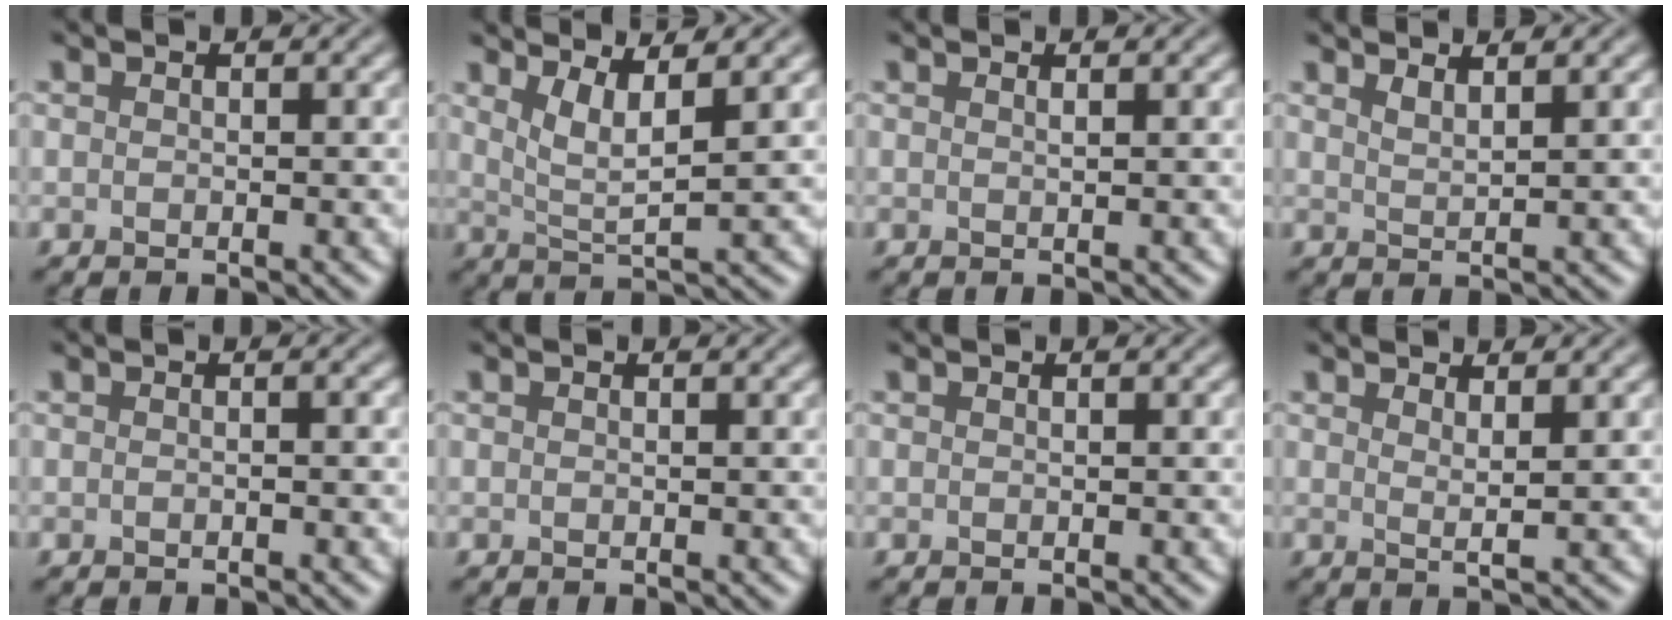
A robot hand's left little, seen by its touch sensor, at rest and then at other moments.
{"total": 3.5, "force": [1.8, 0.7, 2.9], "torque": [-0.056, -0.006, 0.038]}
{"total": 0.7, "force": [0.4, 0.2, 0.5], "torque": [-0.001, 0.000, 0.004]}
{"total": 1.8, "force": [1.4, 0.5, 0.9], "torque": [-0.007, 0.003, 0.021]}
{"total": 0.7, "force": [-0.2, 0.1, 0.7], "torque": [-0.014, -0.001, -0.006]}
{"total": 0.0}
{"total": 0.0}
{"total": 1.8, "force": [1.1, 0.4, 1.3], "torque": [-0.017, -0.002, 0.015]}